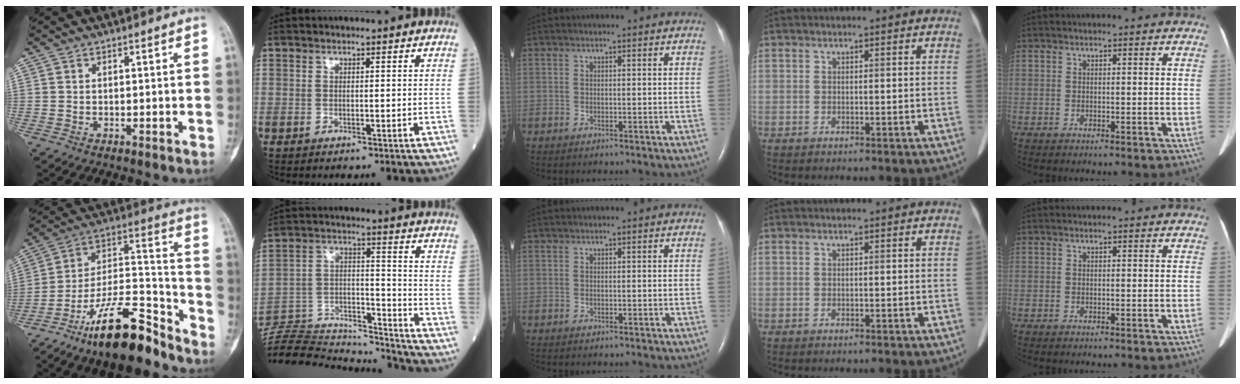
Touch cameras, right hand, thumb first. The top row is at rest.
{"thumb": {"total": 20.2, "force": [-14.8, 5.9, 12.4], "torque": [-0.205, 0.102, -0.255]}, "index": {"total": 20.9, "force": [-20.2, 2.8, 4.6], "torque": [-0.123, 0.017, -0.325]}}